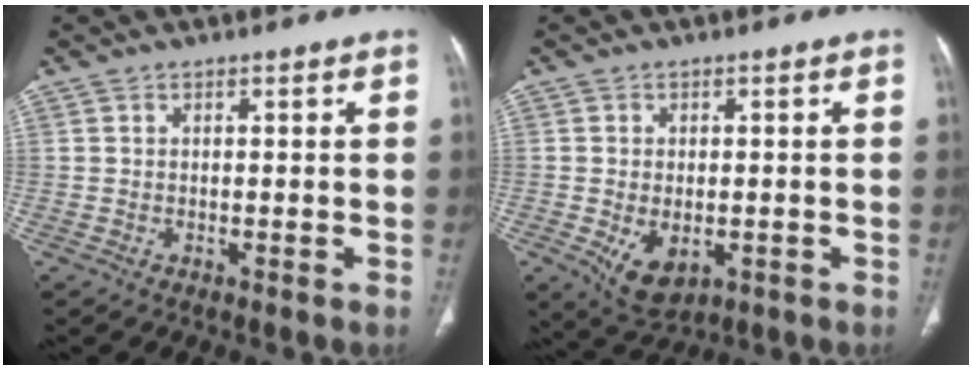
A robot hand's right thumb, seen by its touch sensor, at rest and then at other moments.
{"total": 6.7, "force": [-1.8, 4.2, 4.9], "torque": [-0.076, -0.004, -0.015]}